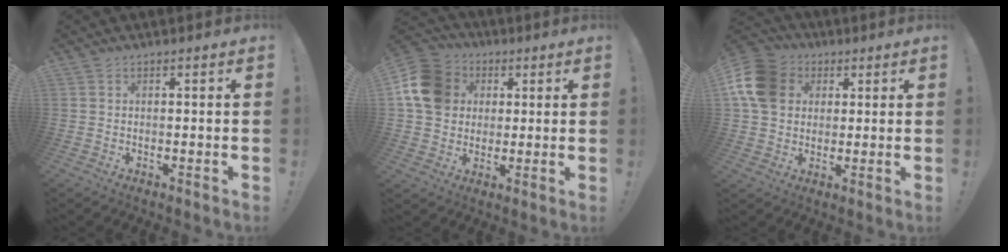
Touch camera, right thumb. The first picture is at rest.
{"total": 15.2, "force": [3.7, 12.6, 7.5], "torque": [-0.117, -0.001, 0.077]}
{"total": 14.2, "force": [3.8, 11.4, 7.5], "torque": [-0.128, -0.010, 0.076]}